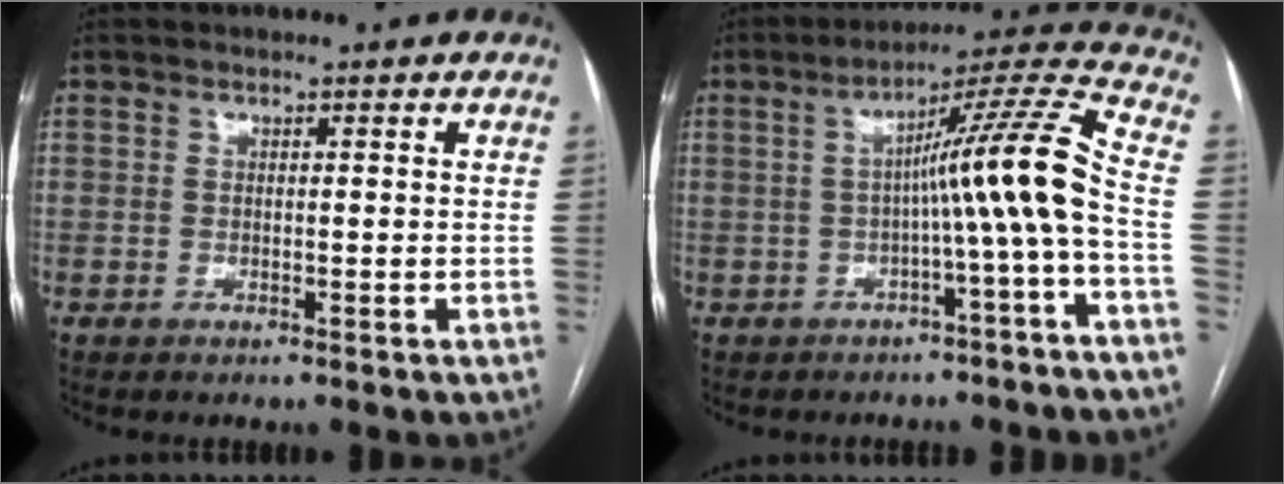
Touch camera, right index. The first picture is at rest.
{"total": 11.2, "force": [-2.0, -1.9, 10.8], "torque": [-0.154, 0.025, -0.032]}